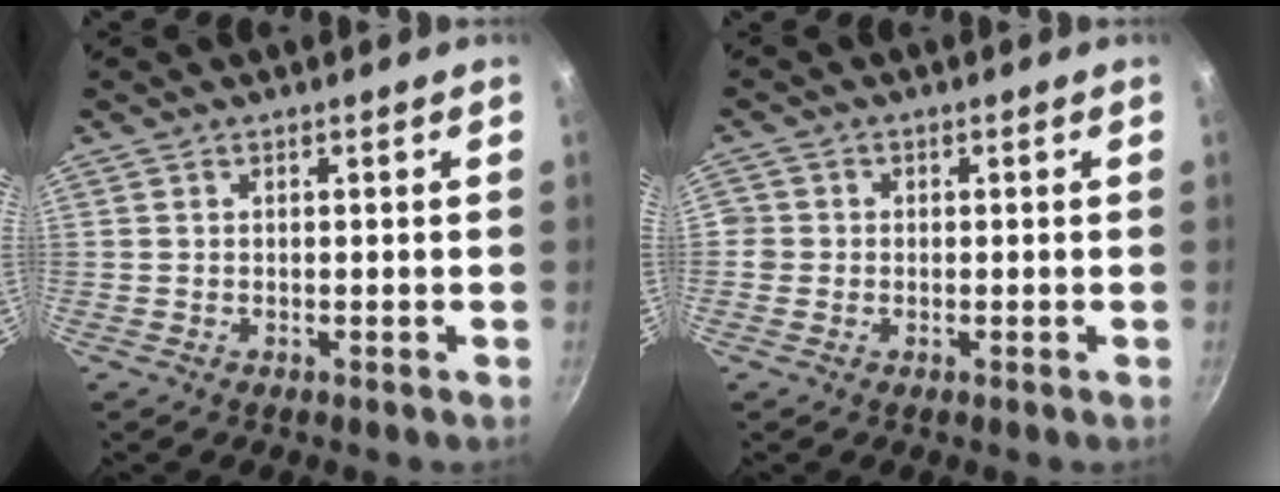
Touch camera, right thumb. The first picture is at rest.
{"total": 2.5, "force": [-0.2, 2.4, 0.4], "torque": [0.012, 0.008, -0.005]}